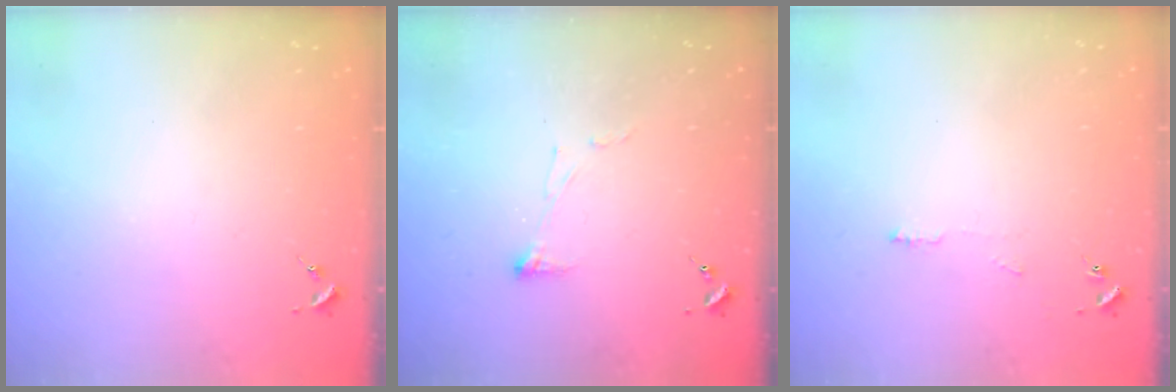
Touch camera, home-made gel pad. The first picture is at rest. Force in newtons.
{"total": 3.8, "press": 3.8, "slide": 0.6}
{"total": 4.4, "press": 4.3, "slide": 0.5}